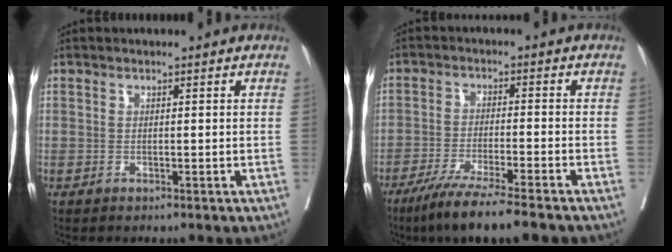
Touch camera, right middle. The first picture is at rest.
{"total": 10.3, "force": [-8.0, 0.0, 6.4], "torque": [-0.101, -0.027, -0.131]}